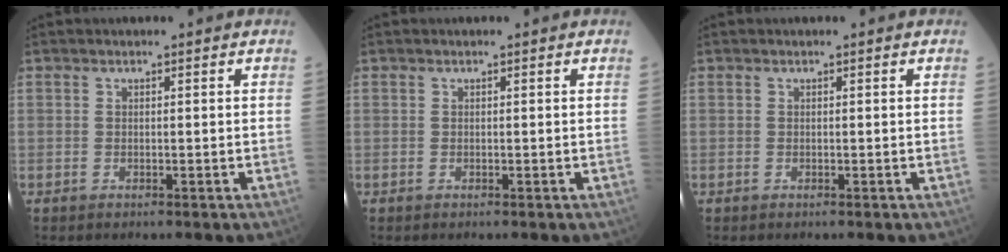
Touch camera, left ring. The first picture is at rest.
{"total": 0.0}
{"total": 0.0}